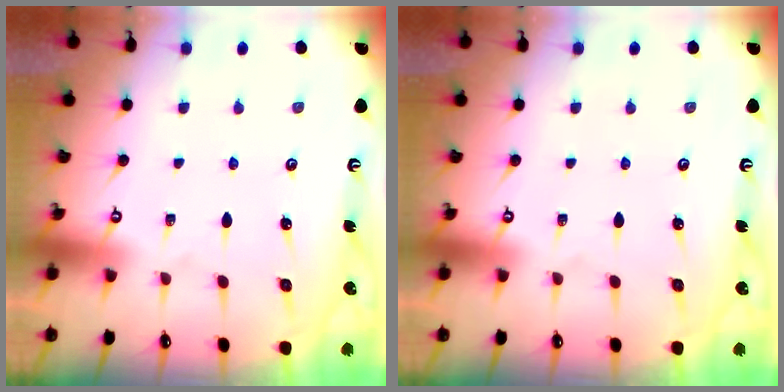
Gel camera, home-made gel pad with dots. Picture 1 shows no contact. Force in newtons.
{"total": 0.0}